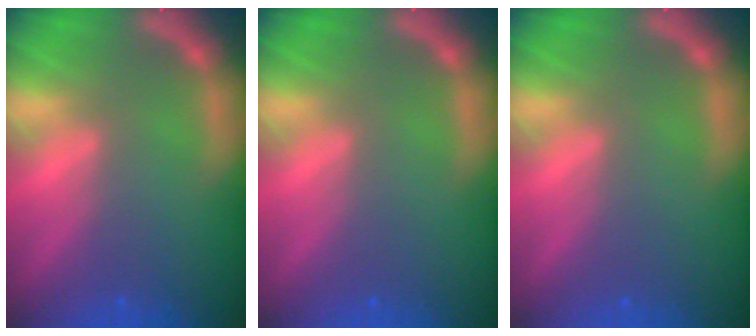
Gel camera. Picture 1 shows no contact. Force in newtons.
{"total": 0.0}
{"total": 0.0}